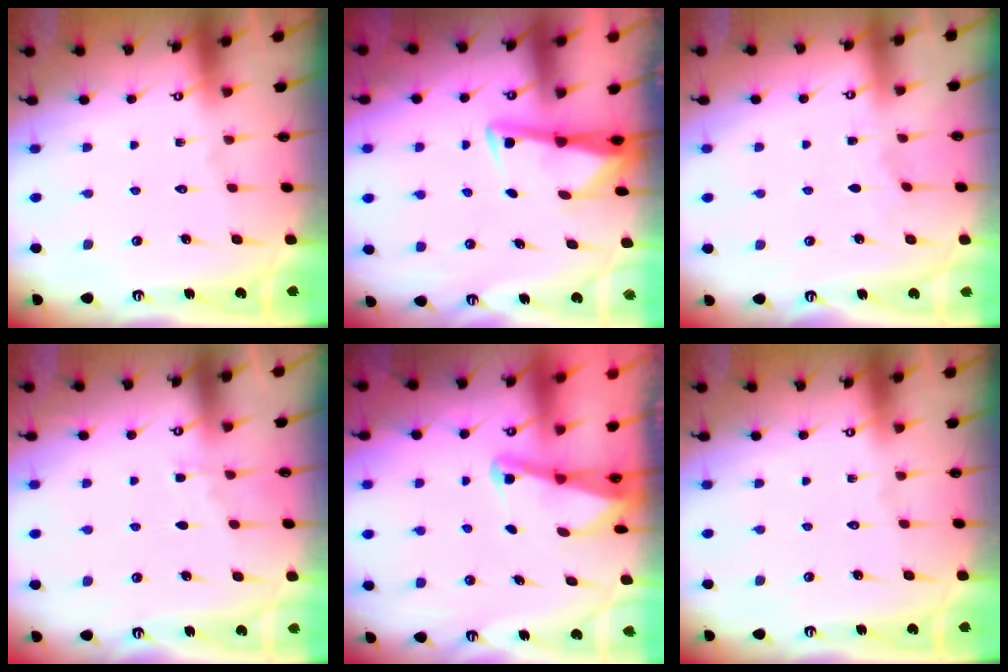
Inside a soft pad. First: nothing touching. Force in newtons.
{"total": 2.9, "press": 2.9, "slide": 0.4}
{"total": 1.8, "press": 1.8, "slide": 0.3}
{"total": 5.1, "press": 5.1, "slide": 0.6}
{"total": 2.1, "press": 2.1, "slide": 0.3}
{"total": 0.0}